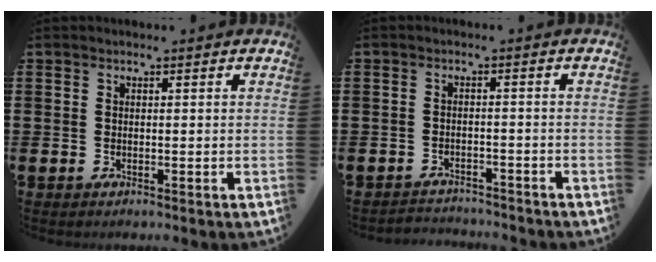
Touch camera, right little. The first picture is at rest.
{"total": 2.0, "force": [-2.0, 0.1, -0.3], "torque": [-0.001, 0.003, -0.045]}